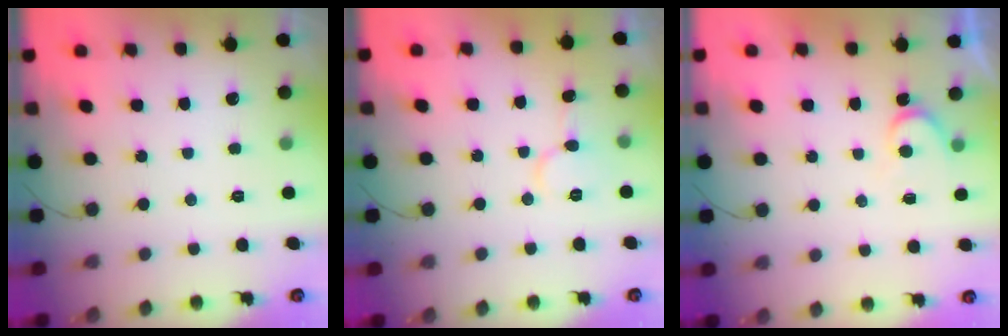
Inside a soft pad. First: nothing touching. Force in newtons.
{"total": 7.2, "press": 7.2, "slide": 0.7}
{"total": 3.7, "press": 3.7, "slide": 0.2}